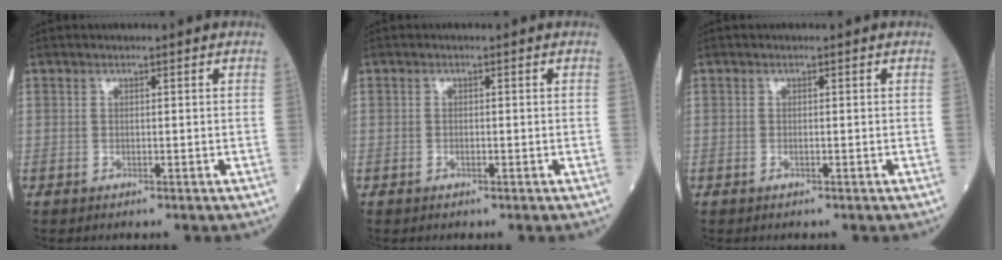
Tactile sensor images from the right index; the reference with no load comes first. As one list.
[{"total": 0.9, "force": [-0.4, 0.3, 0.7], "torque": [-0.015, 0.000, -0.007]}, {"total": 0.6, "force": [-0.3, 0.1, 0.5], "torque": [-0.013, -0.001, -0.005]}]